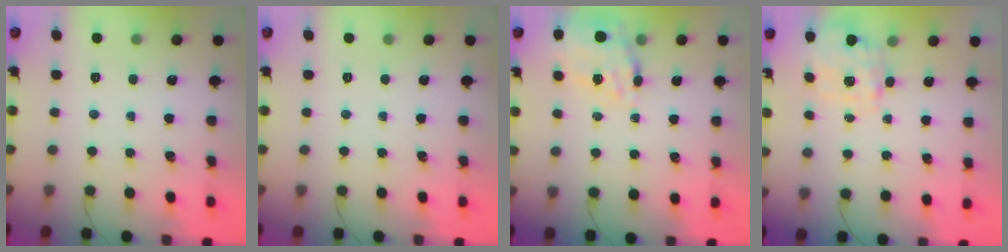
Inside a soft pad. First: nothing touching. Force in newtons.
{"total": 0.0}
{"total": 16.6, "press": 16.4, "slide": 2.6}
{"total": 4.0, "press": 3.9, "slide": 0.8}